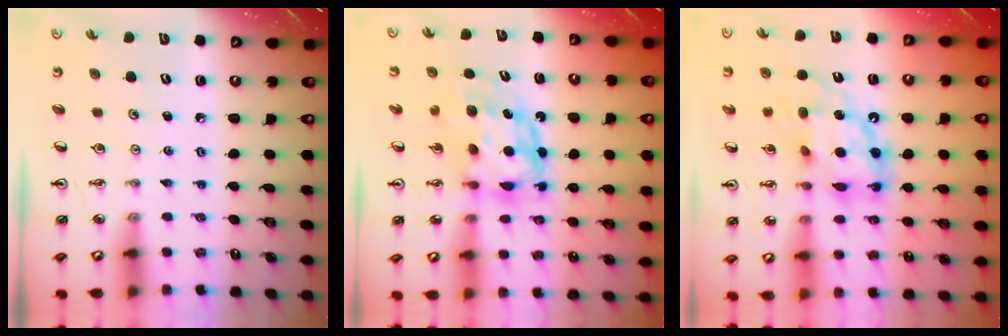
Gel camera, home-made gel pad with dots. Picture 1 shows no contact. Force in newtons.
{"total": 7.8, "press": 7.8, "slide": 0.5}
{"total": 13.2, "press": 13.1, "slide": 1.1}